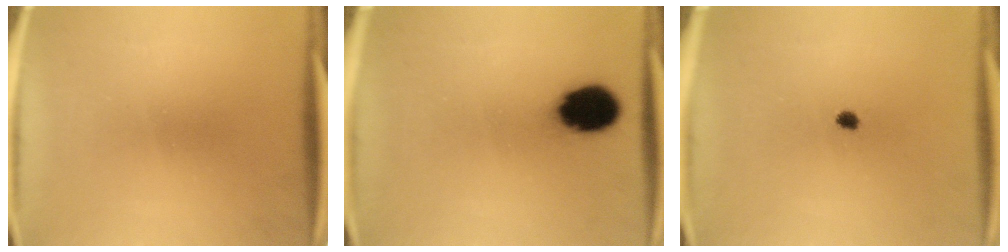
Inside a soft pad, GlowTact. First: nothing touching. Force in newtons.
{"total": 11.8}
{"total": 1.5}